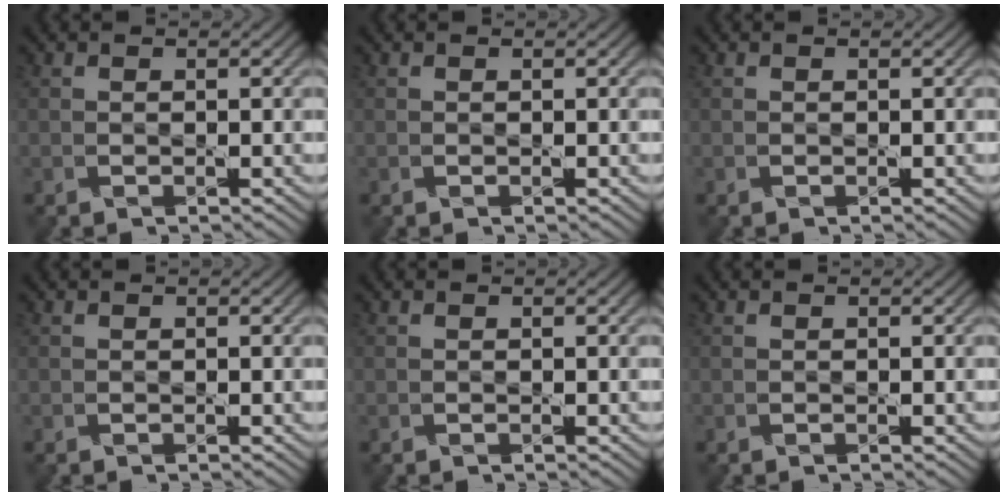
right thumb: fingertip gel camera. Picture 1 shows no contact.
{"total": 0.0}
{"total": 0.0}
{"total": 0.0}
{"total": 0.0}
{"total": 0.0}